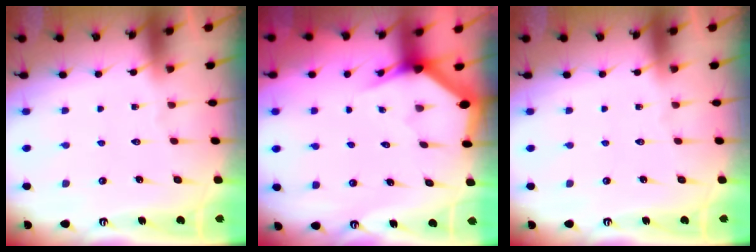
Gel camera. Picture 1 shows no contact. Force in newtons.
{"total": 3.0, "press": 3.0, "slide": 0.1}
{"total": 0.0}